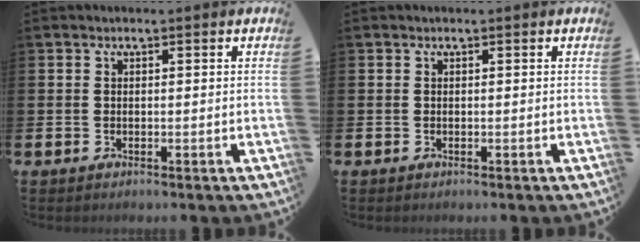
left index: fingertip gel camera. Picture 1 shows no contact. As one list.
[{"total": 0.0}]